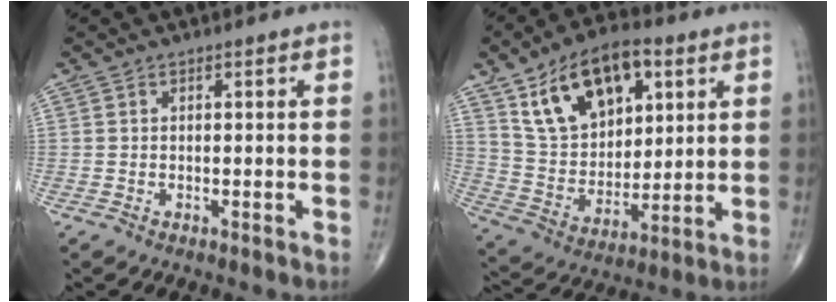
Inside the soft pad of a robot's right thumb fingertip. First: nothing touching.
{"total": 18.9, "force": [8.6, 11.1, 12.6], "torque": [-0.176, -0.022, 0.159]}